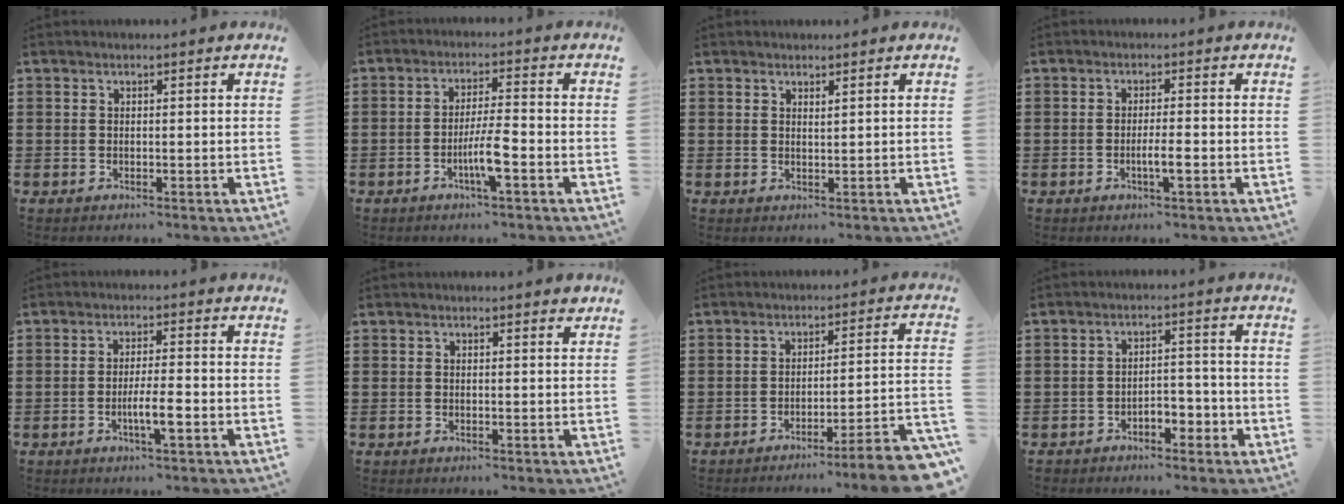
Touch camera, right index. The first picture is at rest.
{"total": 5.4, "force": [-2.2, 0.5, 4.9], "torque": [-0.096, -0.009, -0.043]}
{"total": 0.9, "force": [0.8, 0.0, 0.3], "torque": [-0.007, -0.002, 0.017]}
{"total": 2.9, "force": [-1.1, 0.2, 2.6], "torque": [-0.045, 0.000, -0.021]}
{"total": 4.4, "force": [-1.7, 0.4, 4.0], "torque": [-0.076, -0.006, -0.033]}
{"total": 0.6, "force": [0.4, 0.3, 0.3], "torque": [0.001, -0.002, 0.006]}
{"total": 5.5, "force": [-4.4, -0.5, 3.4], "torque": [-0.054, -0.017, -0.087]}
{"total": 3.7, "force": [-2.4, 1.8, 2.0], "torque": [-0.036, 0.010, -0.049]}